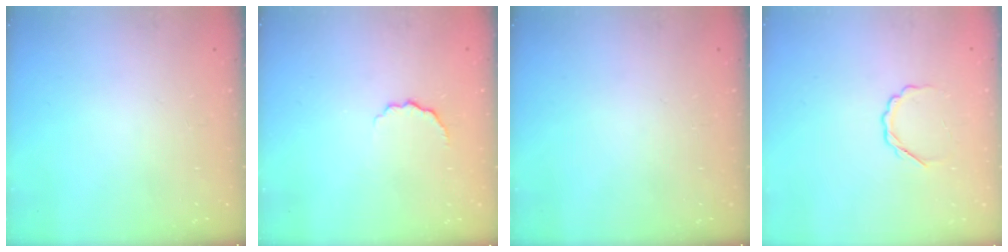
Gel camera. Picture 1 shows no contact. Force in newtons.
{"total": 4.9, "press": 4.8, "slide": 1.3}
{"total": 0.0}
{"total": 3.8, "press": 3.7, "slide": 0.8}